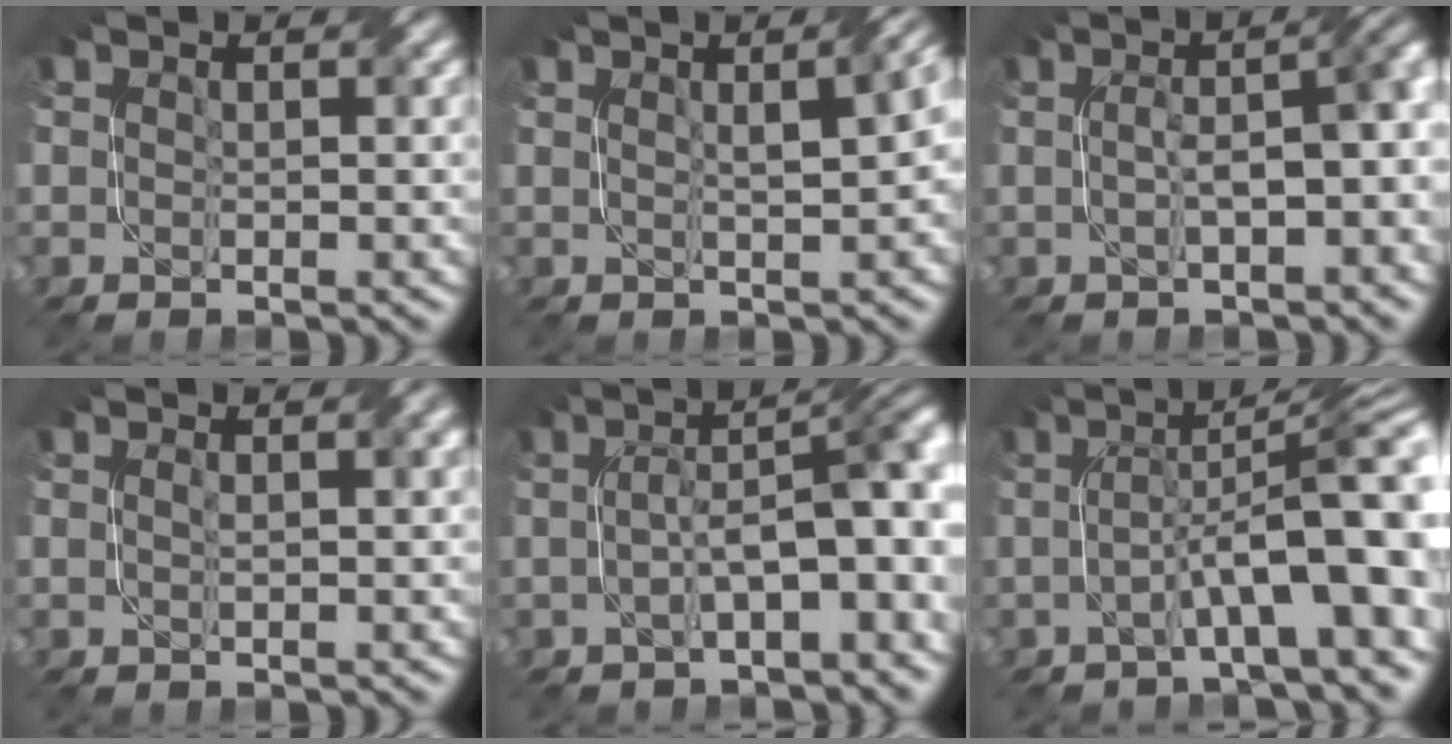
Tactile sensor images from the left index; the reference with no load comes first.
{"total": 5.3, "force": [1.1, 1.6, 5.0], "torque": [-0.040, 0.020, 0.015]}
{"total": 6.4, "force": [-0.6, 2.1, 6.0], "torque": [-0.083, 0.011, -0.005]}
{"total": 1.3, "force": [0.3, 0.2, 1.2], "torque": [-0.020, 0.007, 0.004]}
{"total": 8.3, "force": [-0.8, 2.9, 7.7], "torque": [-0.120, 0.016, -0.014]}
{"total": 9.2, "force": [-1.7, 1.9, 8.8], "torque": [-0.126, 0.021, -0.035]}